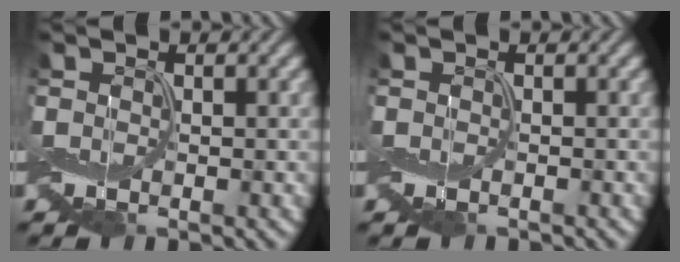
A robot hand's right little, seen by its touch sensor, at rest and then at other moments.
{"total": 0.0}